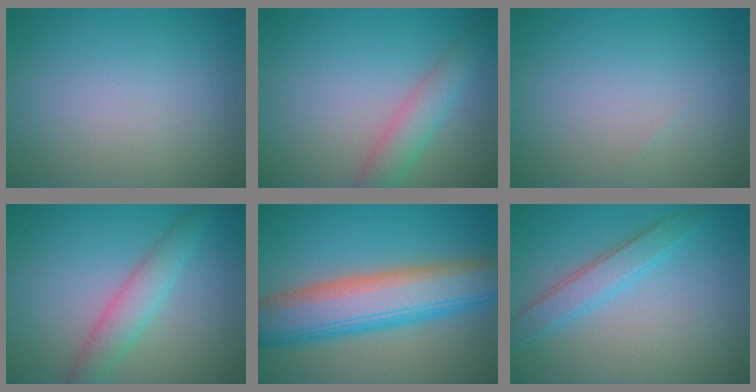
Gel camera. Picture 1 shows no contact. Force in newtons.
{"total": 3.1, "press": 3.1, "slide": 0.1}
{"total": 0.0}
{"total": 3.2, "press": 3.2, "slide": 0.1}
{"total": 9.6, "press": 9.5, "slide": 0.4}
{"total": 3.0, "press": 3.0, "slide": 0.1}